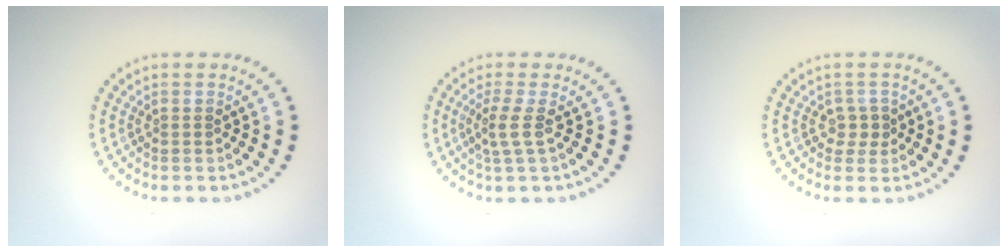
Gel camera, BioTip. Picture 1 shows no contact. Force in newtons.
{"total": 2.0, "press": 1.5, "slide": 1.3}
{"total": 1.7, "press": 1.4, "slide": 0.9}